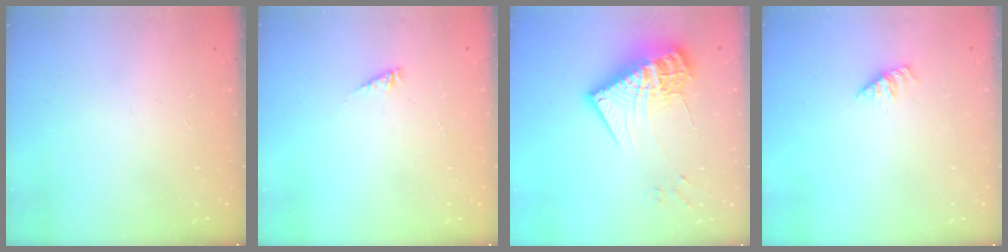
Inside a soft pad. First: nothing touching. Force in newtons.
{"total": 2.5, "press": 2.5, "slide": 0.2}
{"total": 19.8, "press": 19.7, "slide": 1.9}
{"total": 1.4, "press": 1.4, "slide": 0.3}